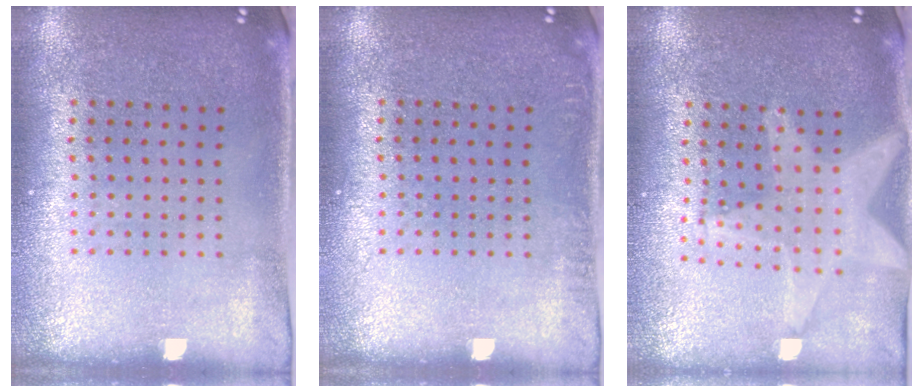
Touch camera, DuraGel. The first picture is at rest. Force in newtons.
{"total": 0.5, "press": 0.5, "slide": 0.0}
{"total": 2.2, "press": 1.8, "slide": 1.2}